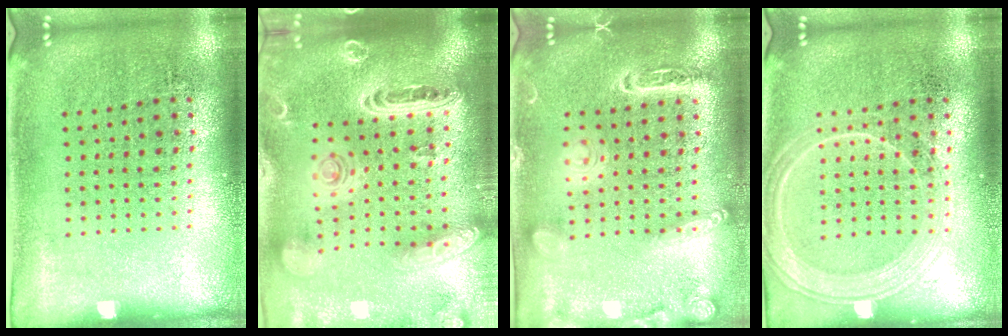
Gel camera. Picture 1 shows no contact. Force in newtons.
{"total": 3.7, "press": 2.9, "slide": 2.3}
{"total": 1.8, "press": 1.8, "slide": 0.1}
{"total": 2.6, "press": 2.5, "slide": 0.6}